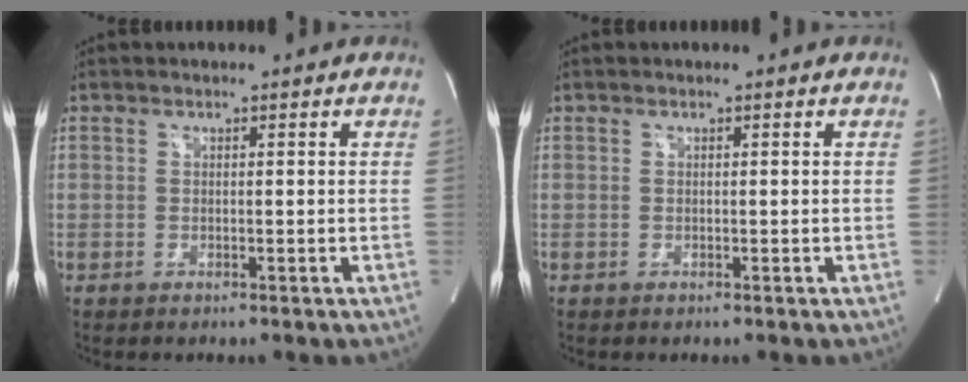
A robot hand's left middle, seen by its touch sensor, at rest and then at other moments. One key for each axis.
{"total": 0.0}